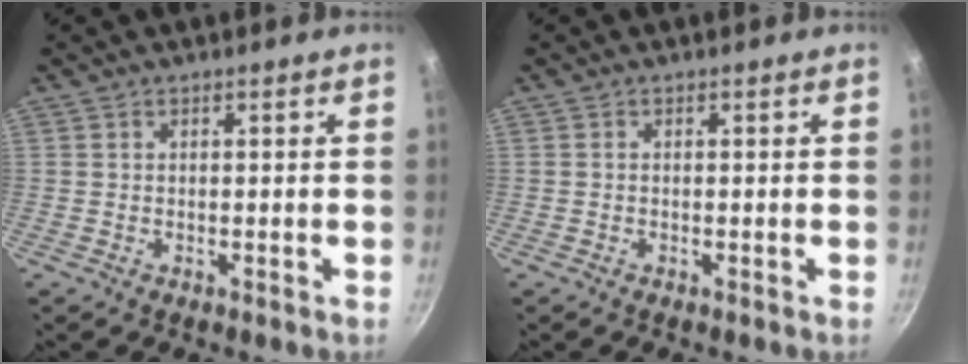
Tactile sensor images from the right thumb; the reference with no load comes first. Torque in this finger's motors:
{"motor_torque": [0.23, -0.17, -0.17, 0.11, 0.04]}